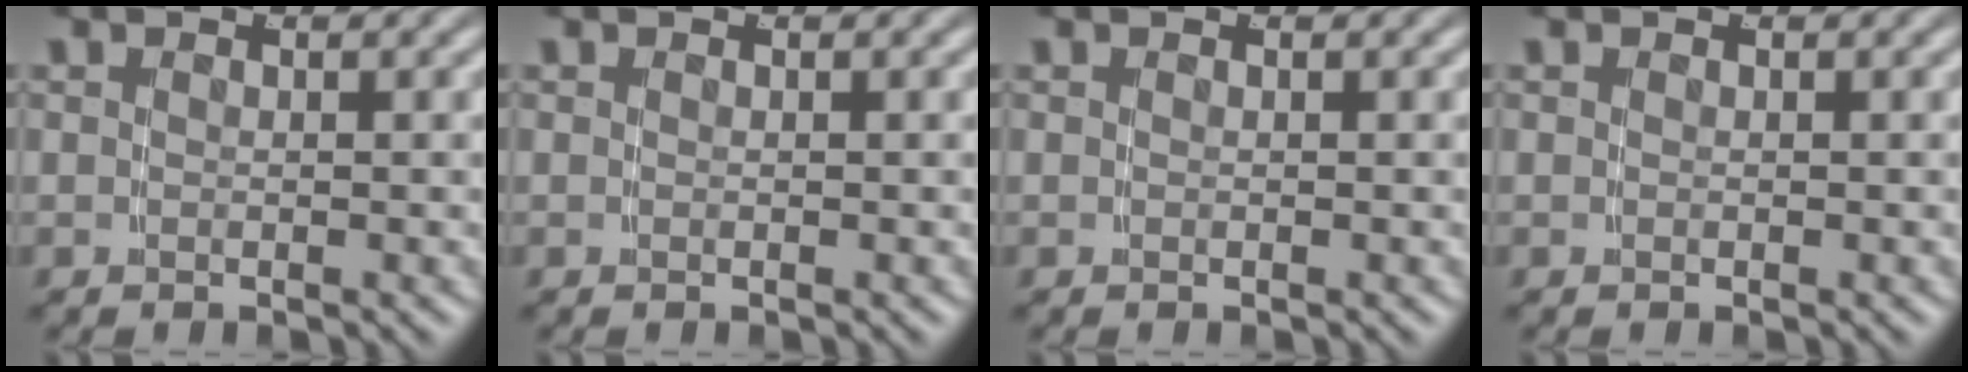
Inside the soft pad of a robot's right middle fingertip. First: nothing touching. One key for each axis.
{"total": 0.0}
{"total": 0.0}
{"total": 0.0}